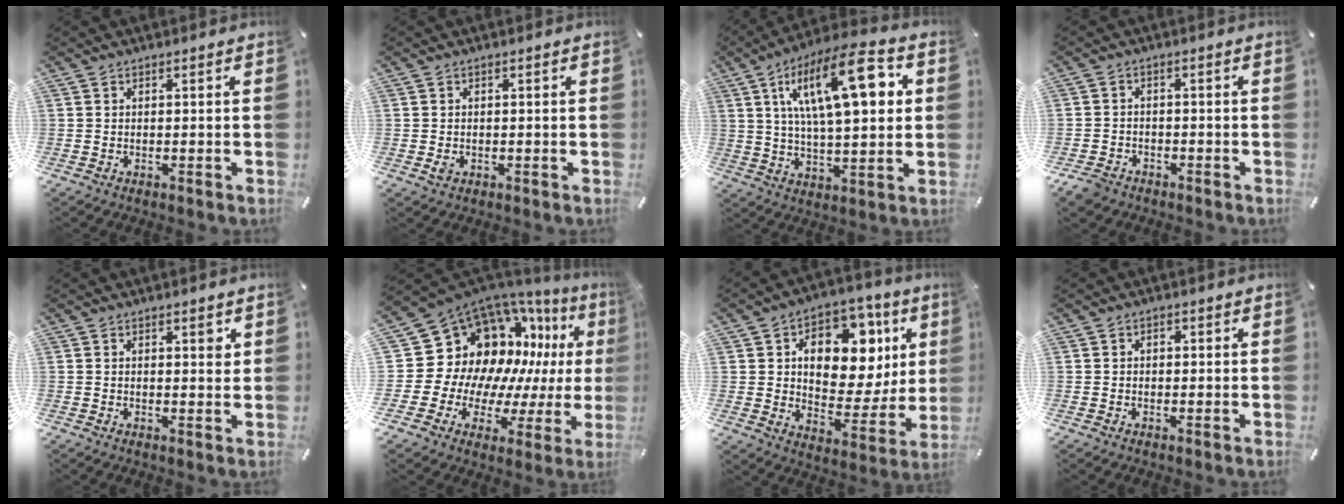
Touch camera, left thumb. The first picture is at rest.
{"total": 1.3, "force": [-0.2, 1.1, 0.7], "torque": [-0.012, 0.002, -0.004]}
{"total": 20.7, "force": [7.2, 7.8, 17.8], "torque": [-0.293, -0.016, 0.104]}
{"total": 3.5, "force": [-2.4, 2.3, 1.0], "torque": [-0.028, 0.011, -0.051]}
{"total": 2.2, "force": [1.2, 1.0, 1.5], "torque": [-0.008, -0.008, 0.015]}
{"total": 16.5, "force": [7.1, 13.5, 6.3], "torque": [-0.085, -0.102, 0.160]}
{"total": 16.7, "force": [6.4, 11.0, 10.8], "torque": [-0.141, -0.042, 0.109]}
{"total": 1.0, "force": [0.1, 0.9, 0.5], "torque": [-0.010, 0.007, -0.001]}